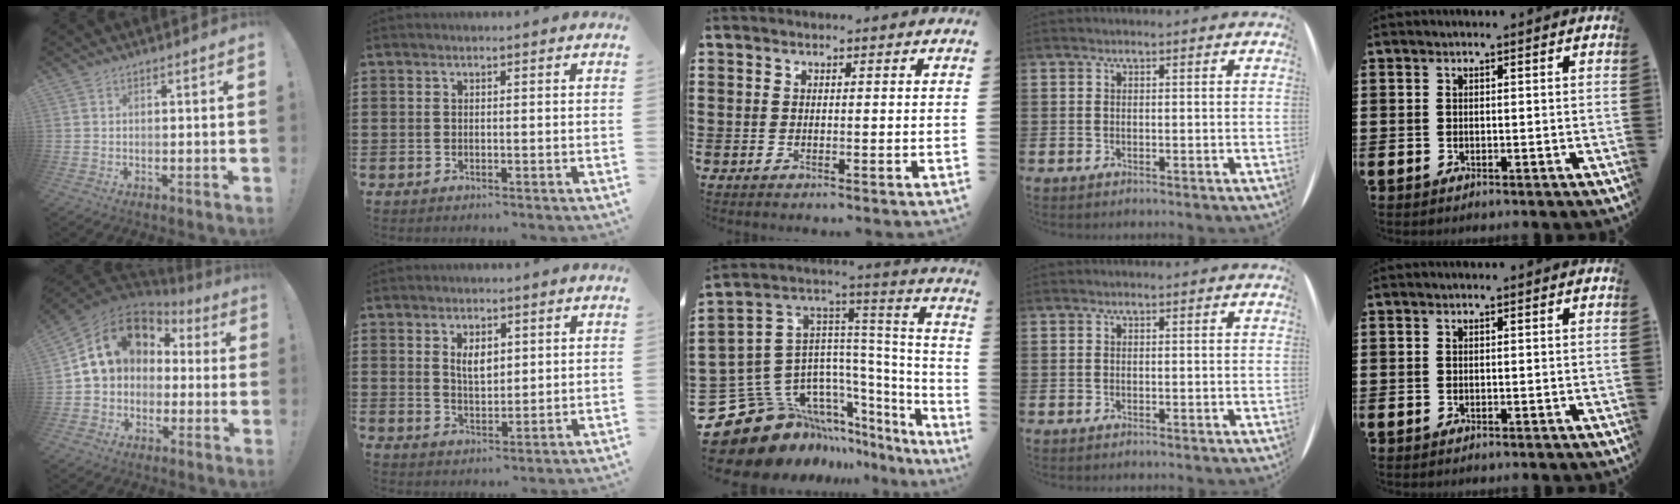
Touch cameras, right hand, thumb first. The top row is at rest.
{"thumb": {"total": 14.2, "force": [4.2, 11.0, 8.0], "torque": [-0.135, -0.004, 0.080]}, "index": {"total": 3.5, "force": [1.4, 1.7, 2.7], "torque": [-0.051, 0.002, 0.023]}, "middle": {"total": 15.4, "force": [-10.5, 9.6, 6.0], "torque": [-0.168, -0.004, -0.177]}}